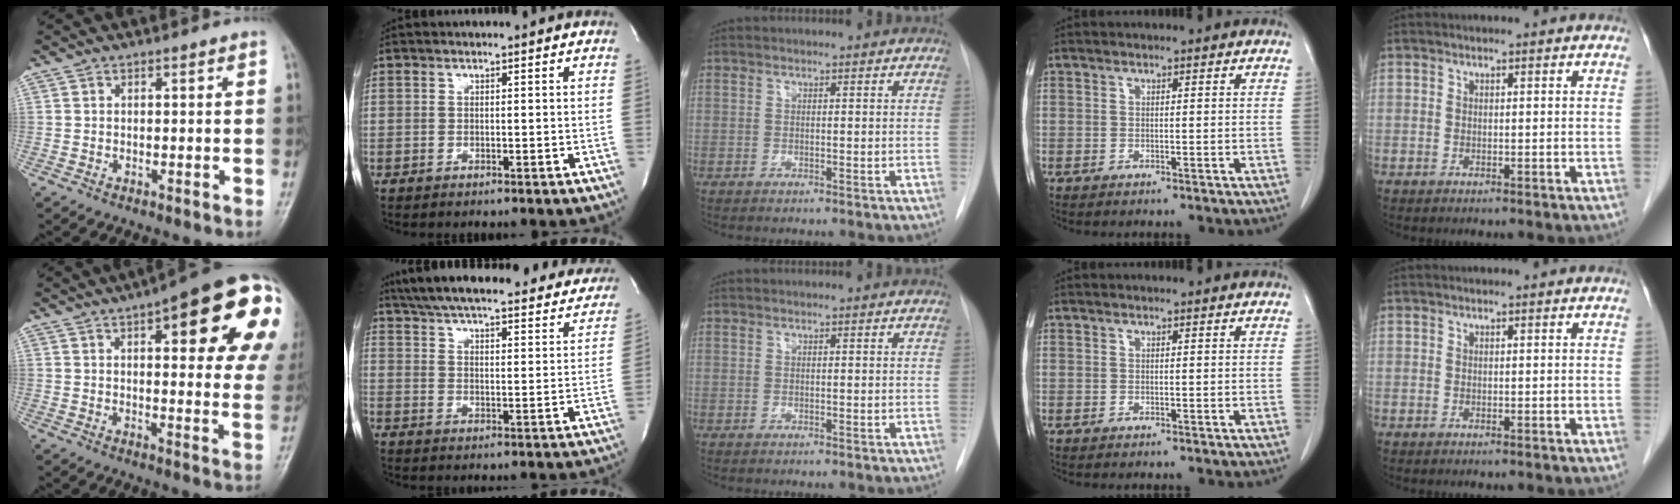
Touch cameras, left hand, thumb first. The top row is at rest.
{"thumb": {"total": 26.1, "force": [10.1, 8.1, 22.7], "torque": [-0.210, 0.002, 0.129]}, "index": {"total": 32.3, "force": [29.0, 6.1, 13.0], "torque": [-0.219, -0.033, 0.365]}}